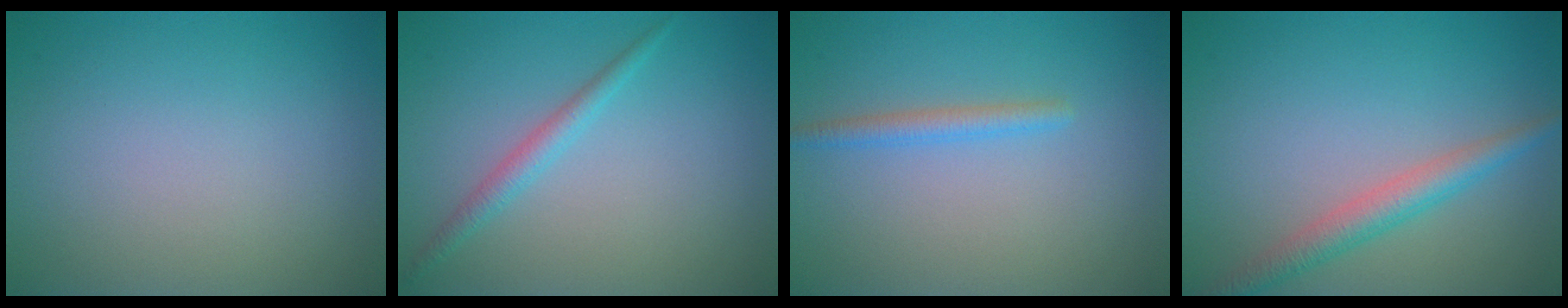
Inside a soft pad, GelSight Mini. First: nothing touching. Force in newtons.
{"total": 1.7, "press": 1.7, "slide": 0.1}
{"total": 1.7, "press": 1.7, "slide": 0.1}
{"total": 3.0, "press": 3.0, "slide": 0.1}